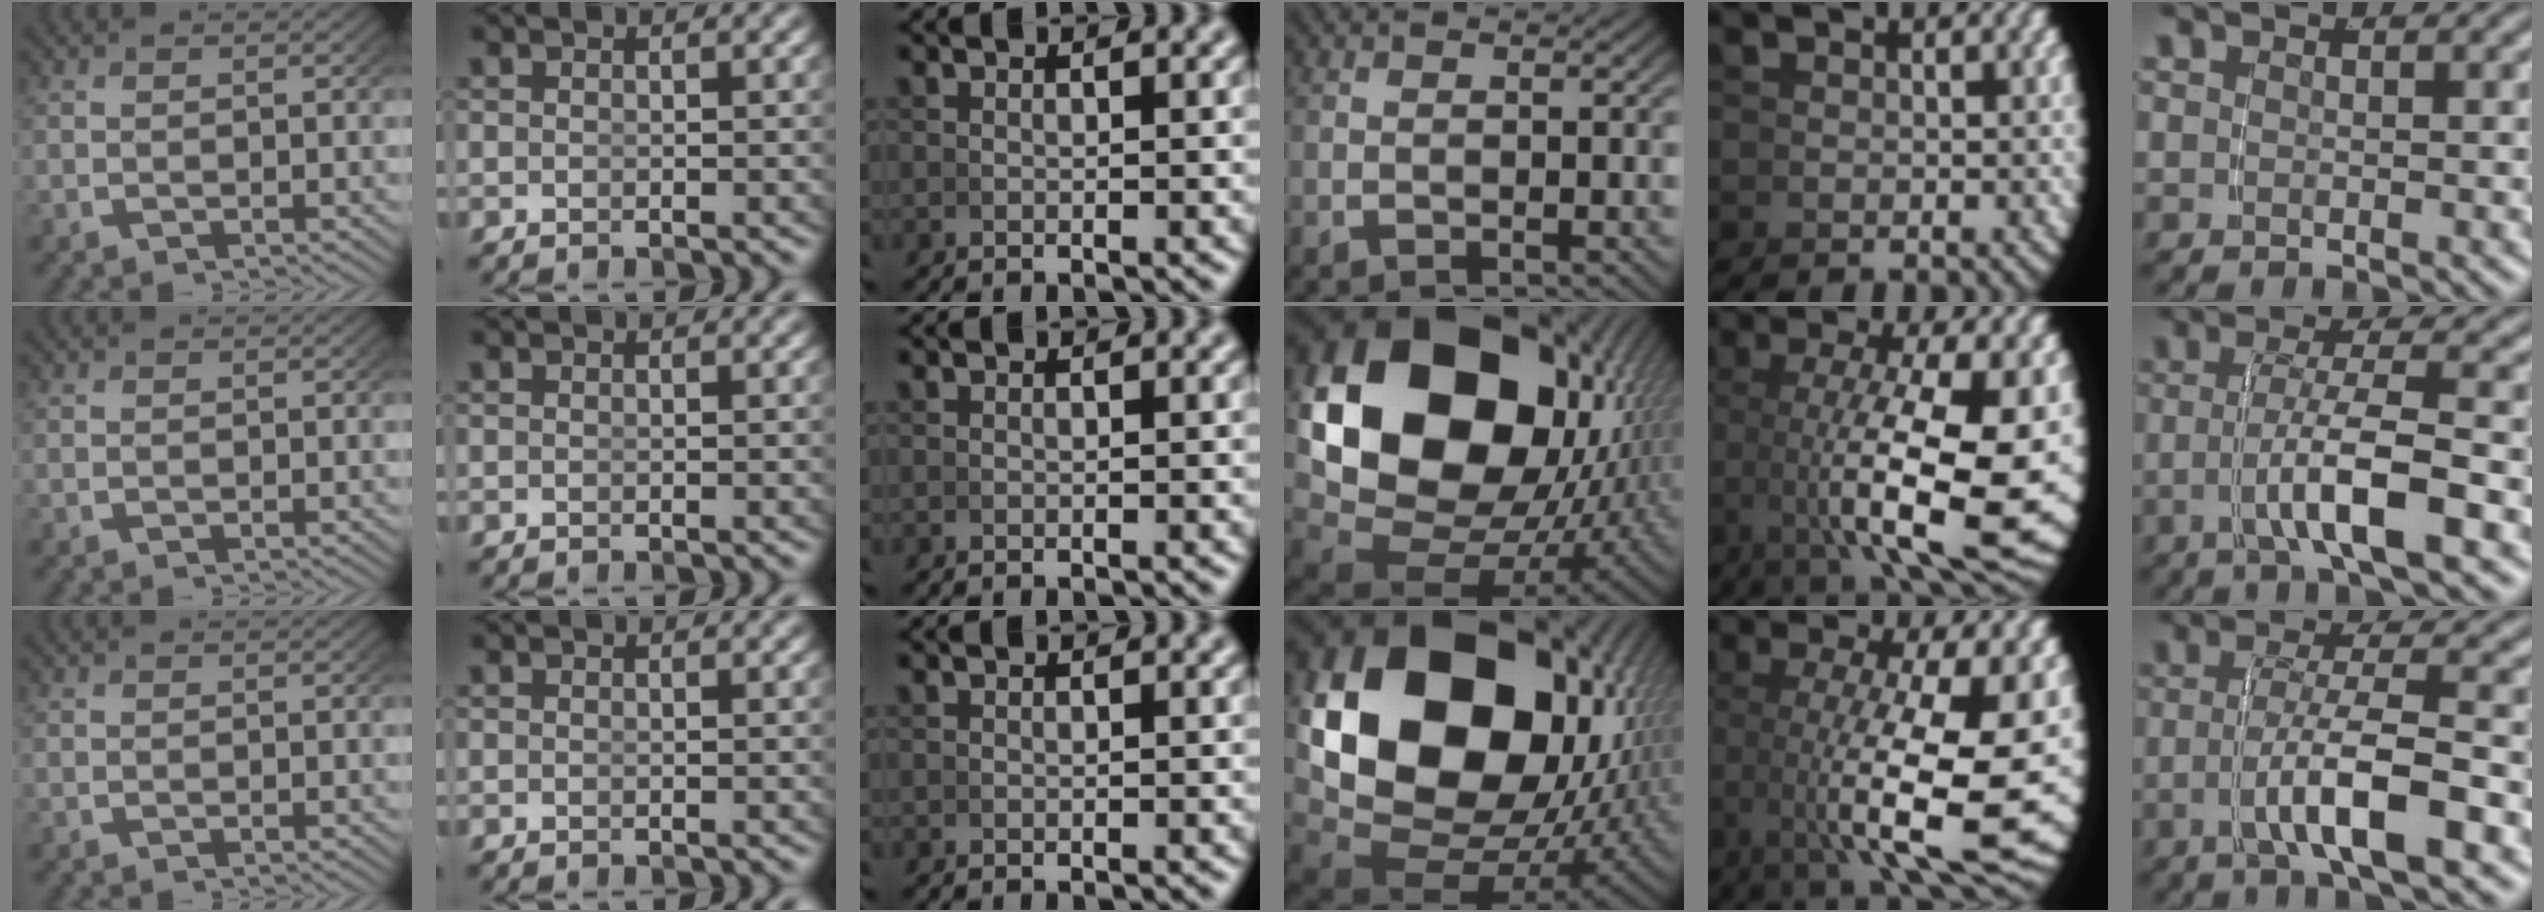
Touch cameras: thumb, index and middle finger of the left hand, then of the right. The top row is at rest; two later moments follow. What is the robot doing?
{"motion": "grasp_and_lifting", "object": "photo album"}